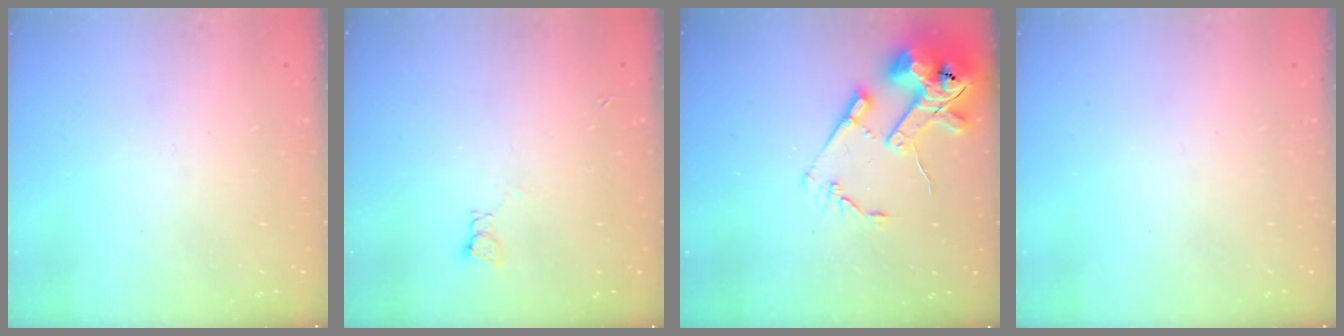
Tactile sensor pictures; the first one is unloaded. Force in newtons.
{"total": 4.2, "press": 4.2, "slide": 0.6}
{"total": 16.0, "press": 15.8, "slide": 2.2}
{"total": 0.0}